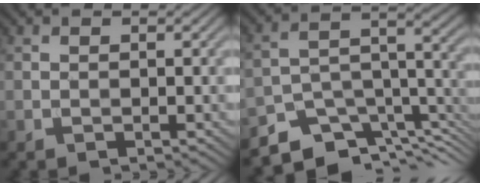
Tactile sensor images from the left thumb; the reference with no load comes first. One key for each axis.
{"total": 10.3, "fx": -8.7, "fy": 3.9, "fz": 4.1, "tx": -0.085, "ty": -0.012, "tz": -0.144}